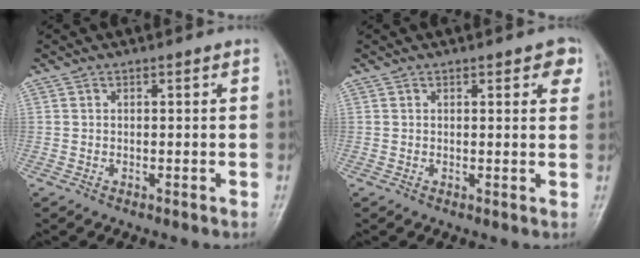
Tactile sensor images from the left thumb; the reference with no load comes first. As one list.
[{"total": 3.4, "force": [1.8, 1.4, 2.6], "torque": [-0.014, -0.004, 0.015]}]